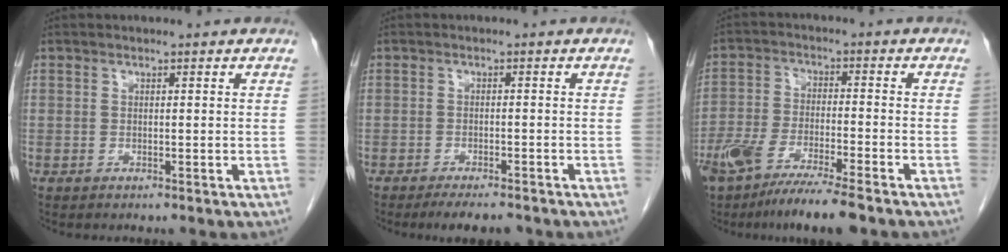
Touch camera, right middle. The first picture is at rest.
{"total": 5.1, "force": [-4.3, 1.2, 2.5], "torque": [-0.032, -0.005, -0.063]}
{"total": 11.3, "force": [-8.4, 1.1, 7.5], "torque": [-0.140, -0.025, -0.146]}